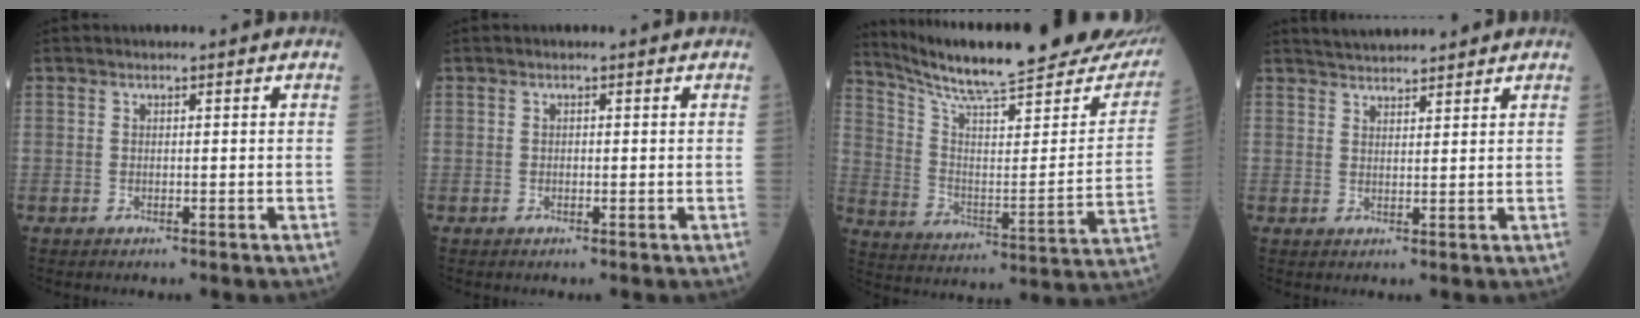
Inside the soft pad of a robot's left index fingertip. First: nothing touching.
{"total": 0.0}
{"total": 29.7, "force": [25.8, 3.7, 14.2], "torque": [-0.228, -0.070, 0.351]}
{"total": 5.1, "force": [4.9, 0.5, 1.3], "torque": [-0.026, 0.032, 0.080]}